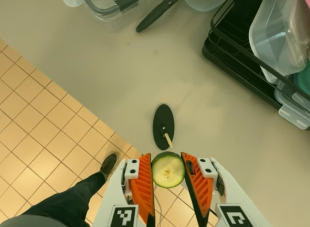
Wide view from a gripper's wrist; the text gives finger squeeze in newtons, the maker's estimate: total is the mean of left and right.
{"total": 8.5, "left": 8.4, "right": 8.6}